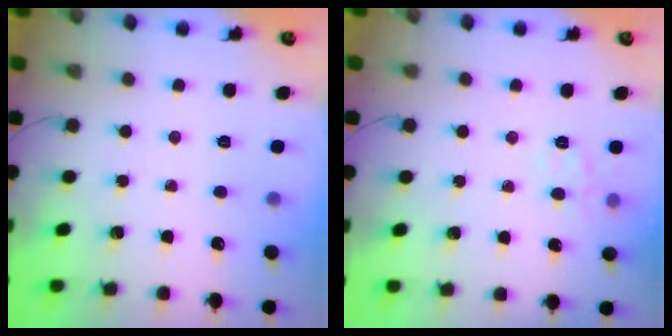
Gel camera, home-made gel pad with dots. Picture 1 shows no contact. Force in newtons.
{"total": 8.0, "press": 7.8, "slide": 1.4}